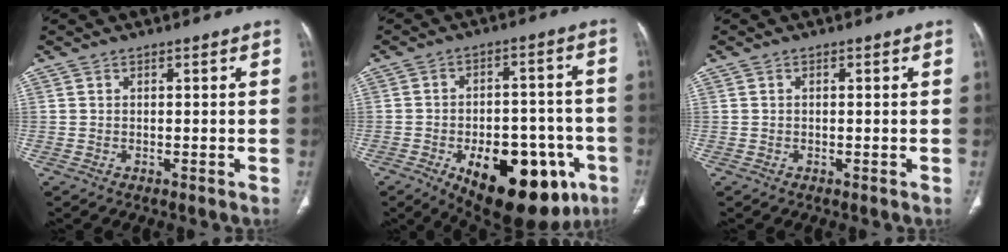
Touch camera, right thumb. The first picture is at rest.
{"total": 23.4, "force": [-9.7, 12.2, 17.5], "torque": [-0.196, 0.030, -0.120]}
{"total": 0.0}